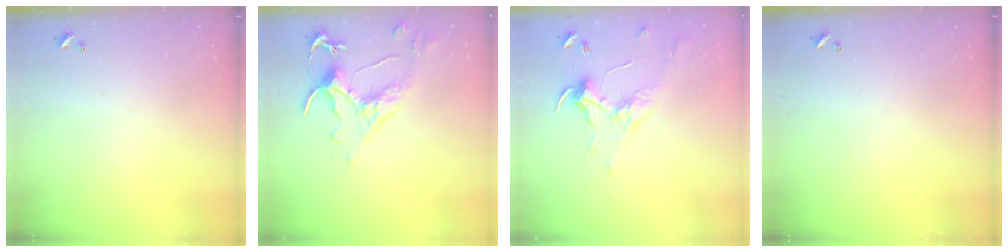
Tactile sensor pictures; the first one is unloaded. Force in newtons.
{"total": 2.5, "press": 2.1, "slide": 1.3}
{"total": 1.9, "press": 1.7, "slide": 0.7}
{"total": 0.0}